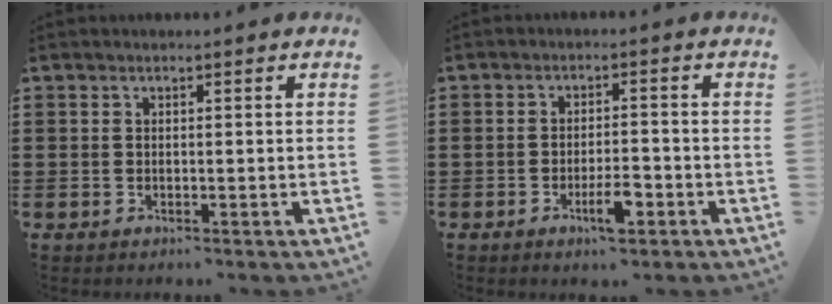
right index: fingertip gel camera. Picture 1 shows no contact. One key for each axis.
{"total": 4.7, "fx": -2.2, "fy": 1.4, "fz": 3.9, "tx": -0.069, "ty": 0.001, "tz": -0.038}